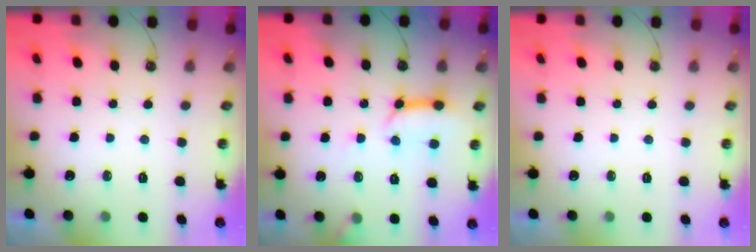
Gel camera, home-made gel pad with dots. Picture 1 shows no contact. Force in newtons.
{"total": 11.0, "press": 11.0, "slide": 1.2}
{"total": 0.0}